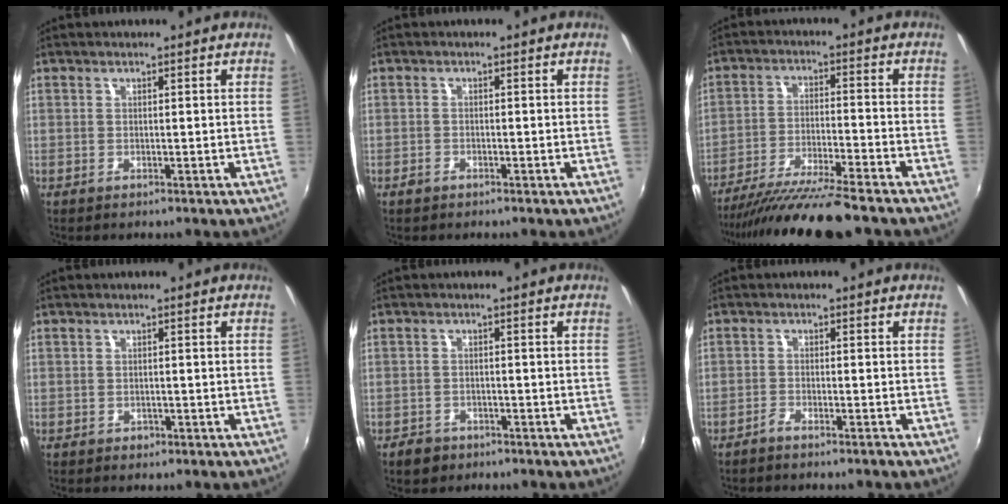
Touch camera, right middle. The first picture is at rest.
{"total": 1.5, "force": [-1.1, 0.8, 0.4], "torque": [-0.011, -0.002, -0.021]}
{"total": 14.8, "force": [-12.9, 0.2, 7.4], "torque": [-0.153, -0.034, -0.218]}
{"total": 1.1, "force": [-0.7, 0.9, 0.2], "torque": [-0.006, -0.002, -0.008]}
{"total": 3.6, "force": [-2.5, 2.4, 0.9], "torque": [-0.031, -0.001, -0.040]}
{"total": 1.7, "force": [-1.6, 0.0, 0.6], "torque": [-0.027, 0.001, -0.034]}